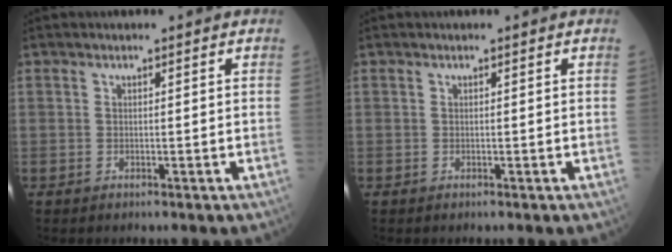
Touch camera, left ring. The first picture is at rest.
{"total": 0.0}